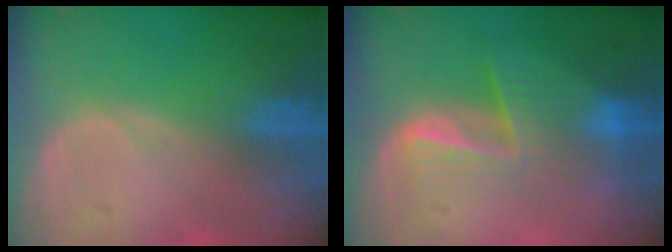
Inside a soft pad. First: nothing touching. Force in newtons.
{"total": 6.7, "press": 6.4, "slide": 2.2}